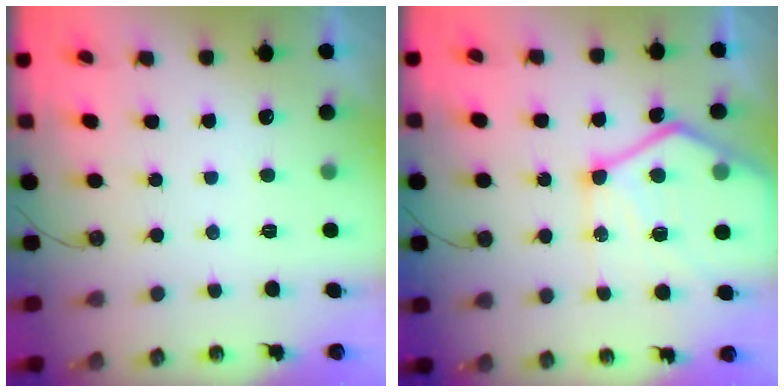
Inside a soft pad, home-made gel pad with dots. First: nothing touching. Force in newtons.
{"total": 19.1, "press": 19.0, "slide": 2.2}